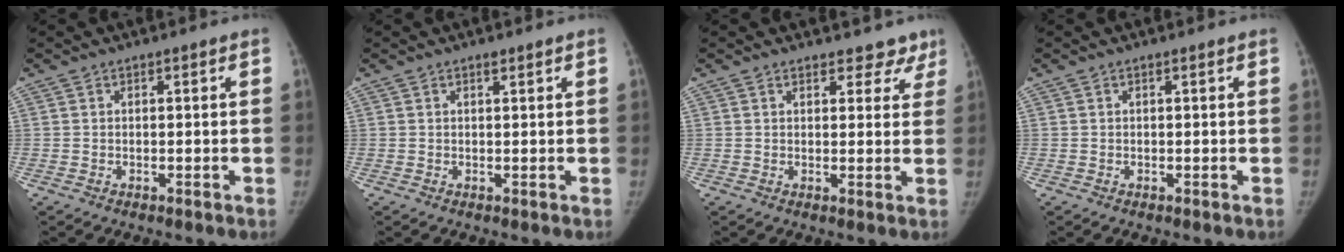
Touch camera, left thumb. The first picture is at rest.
{"total": 0.8, "force": [0.6, 0.2, 0.5], "torque": [-0.008, -0.003, 0.010]}
{"total": 5.7, "force": [4.8, 2.9, 1.0], "torque": [0.031, -0.020, 0.047]}
{"total": 0.0}